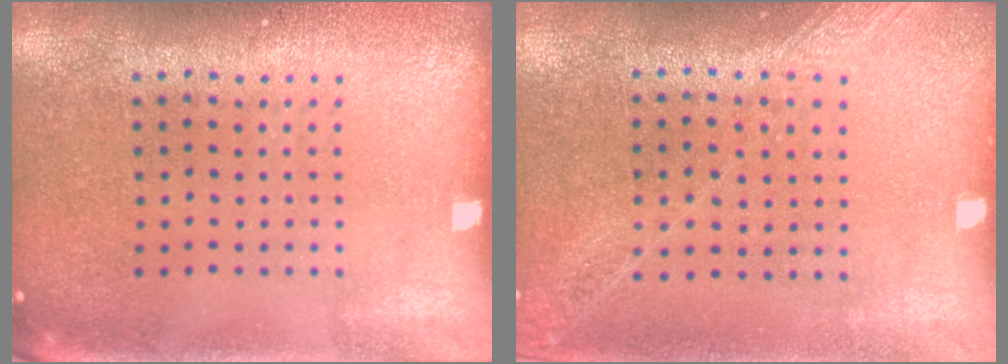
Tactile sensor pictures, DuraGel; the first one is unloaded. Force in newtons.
{"total": 1.2, "press": 1.1, "slide": 0.1}